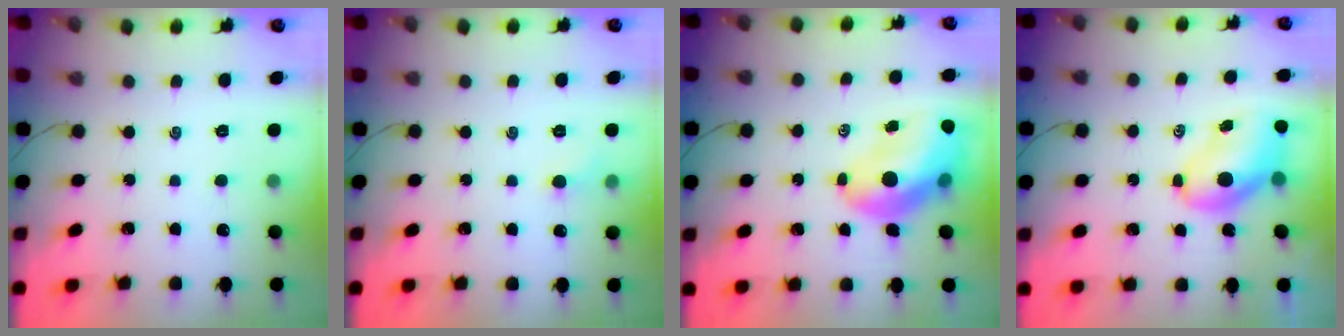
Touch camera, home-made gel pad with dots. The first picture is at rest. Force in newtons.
{"total": 3.2, "press": 3.0, "slide": 1.0}
{"total": 12.6, "press": 12.0, "slide": 3.9}
{"total": 7.2, "press": 7.1, "slide": 1.2}